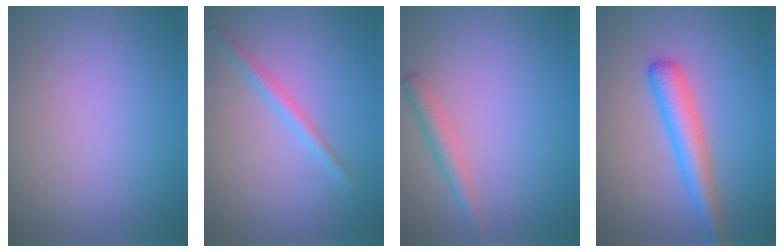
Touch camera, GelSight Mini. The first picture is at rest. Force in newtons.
{"total": 1.6, "press": 1.6, "slide": 0.1}
{"total": 1.7, "press": 1.7, "slide": 0.1}
{"total": 3.9, "press": 3.9, "slide": 0.1}